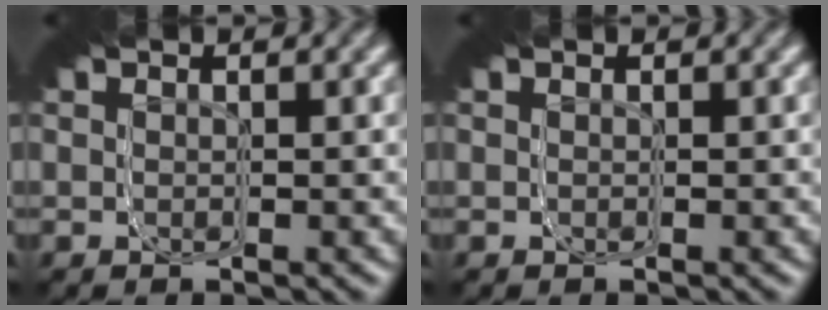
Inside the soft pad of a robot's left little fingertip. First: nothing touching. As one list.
[{"total": 0.0}]